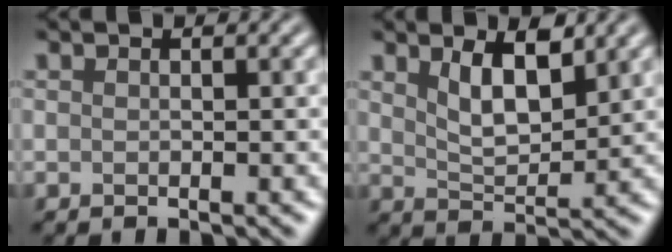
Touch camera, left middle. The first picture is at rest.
{"total": 4.1, "force": [2.2, 1.7, 3.0], "torque": [-0.061, -0.003, 0.039]}